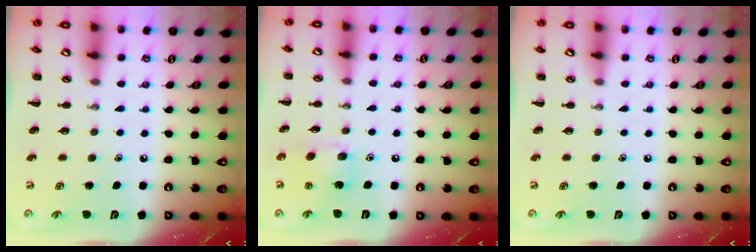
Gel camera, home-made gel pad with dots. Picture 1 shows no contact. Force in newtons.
{"total": 7.2, "press": 7.2, "slide": 0.8}
{"total": 0.0}